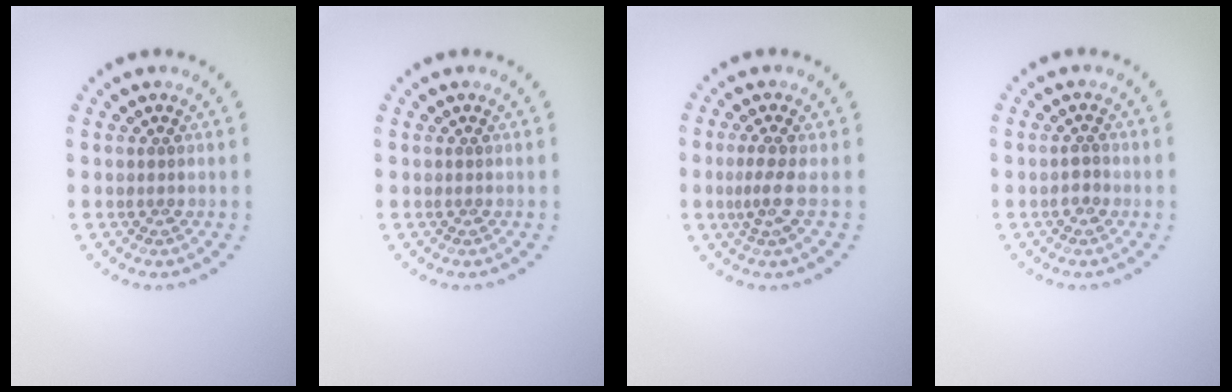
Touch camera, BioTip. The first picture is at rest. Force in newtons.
{"total": 0.0}
{"total": 2.3, "press": 1.5, "slide": 1.7}
{"total": 1.0, "press": 1.0, "slide": 0.2}